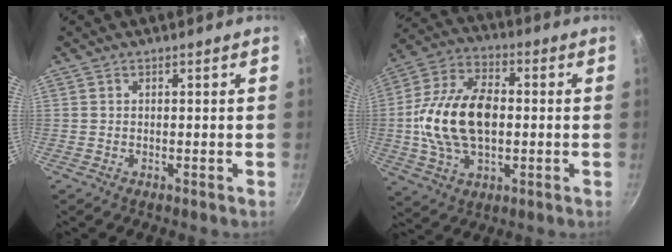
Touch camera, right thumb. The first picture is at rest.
{"total": 17.7, "force": [-0.3, 10.8, 14.0], "torque": [-0.245, 0.025, -0.014]}